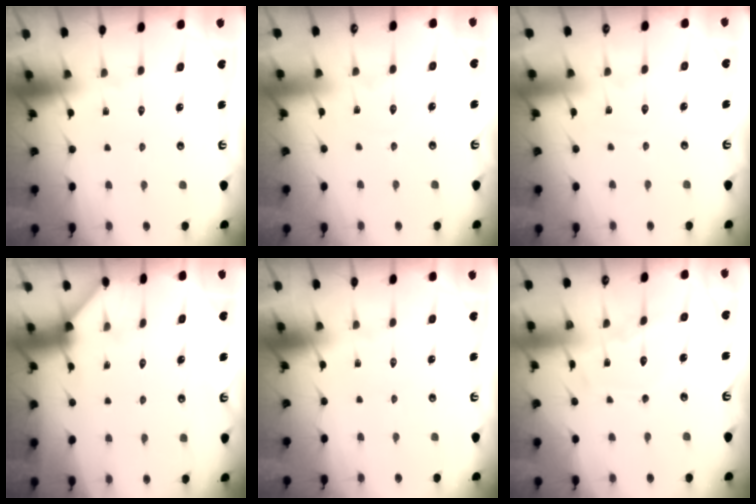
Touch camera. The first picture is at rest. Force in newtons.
{"total": 3.2, "press": 3.2, "slide": 0.5}
{"total": 2.4, "press": 2.4, "slide": 0.2}
{"total": 2.0, "press": 2.0, "slide": 0.3}
{"total": 0.0}
{"total": 9.3, "press": 9.3, "slide": 0.9}